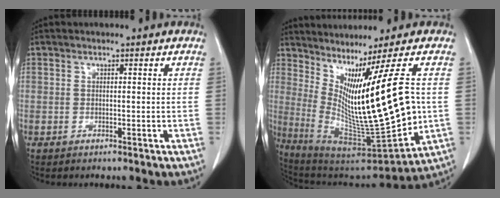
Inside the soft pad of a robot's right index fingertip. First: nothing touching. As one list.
[{"total": 16.9, "force": [2.6, 0.6, 16.7], "torque": [-0.286, -0.027, 0.061]}]